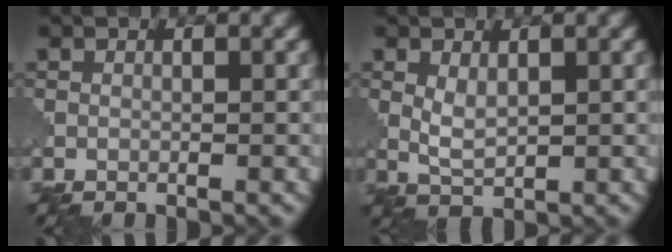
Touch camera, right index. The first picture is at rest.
{"total": 2.2, "force": [0.5, 1.1, 1.8], "torque": [-0.042, -0.001, 0.013]}